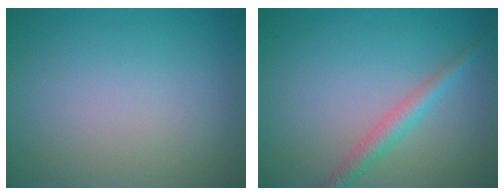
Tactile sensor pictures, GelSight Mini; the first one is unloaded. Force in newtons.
{"total": 2.3, "press": 2.3, "slide": 0.1}